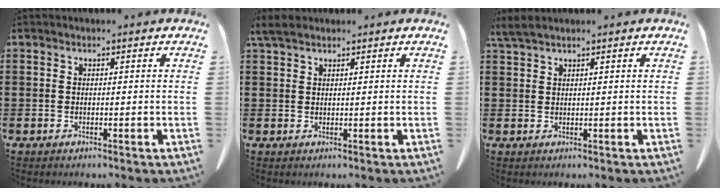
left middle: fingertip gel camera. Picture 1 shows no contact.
{"total": 2.3, "force": [1.7, 0.7, 1.3], "torque": [-0.031, 0.006, 0.032]}
{"total": 2.0, "force": [1.6, 0.1, 1.1], "torque": [-0.026, 0.000, 0.030]}